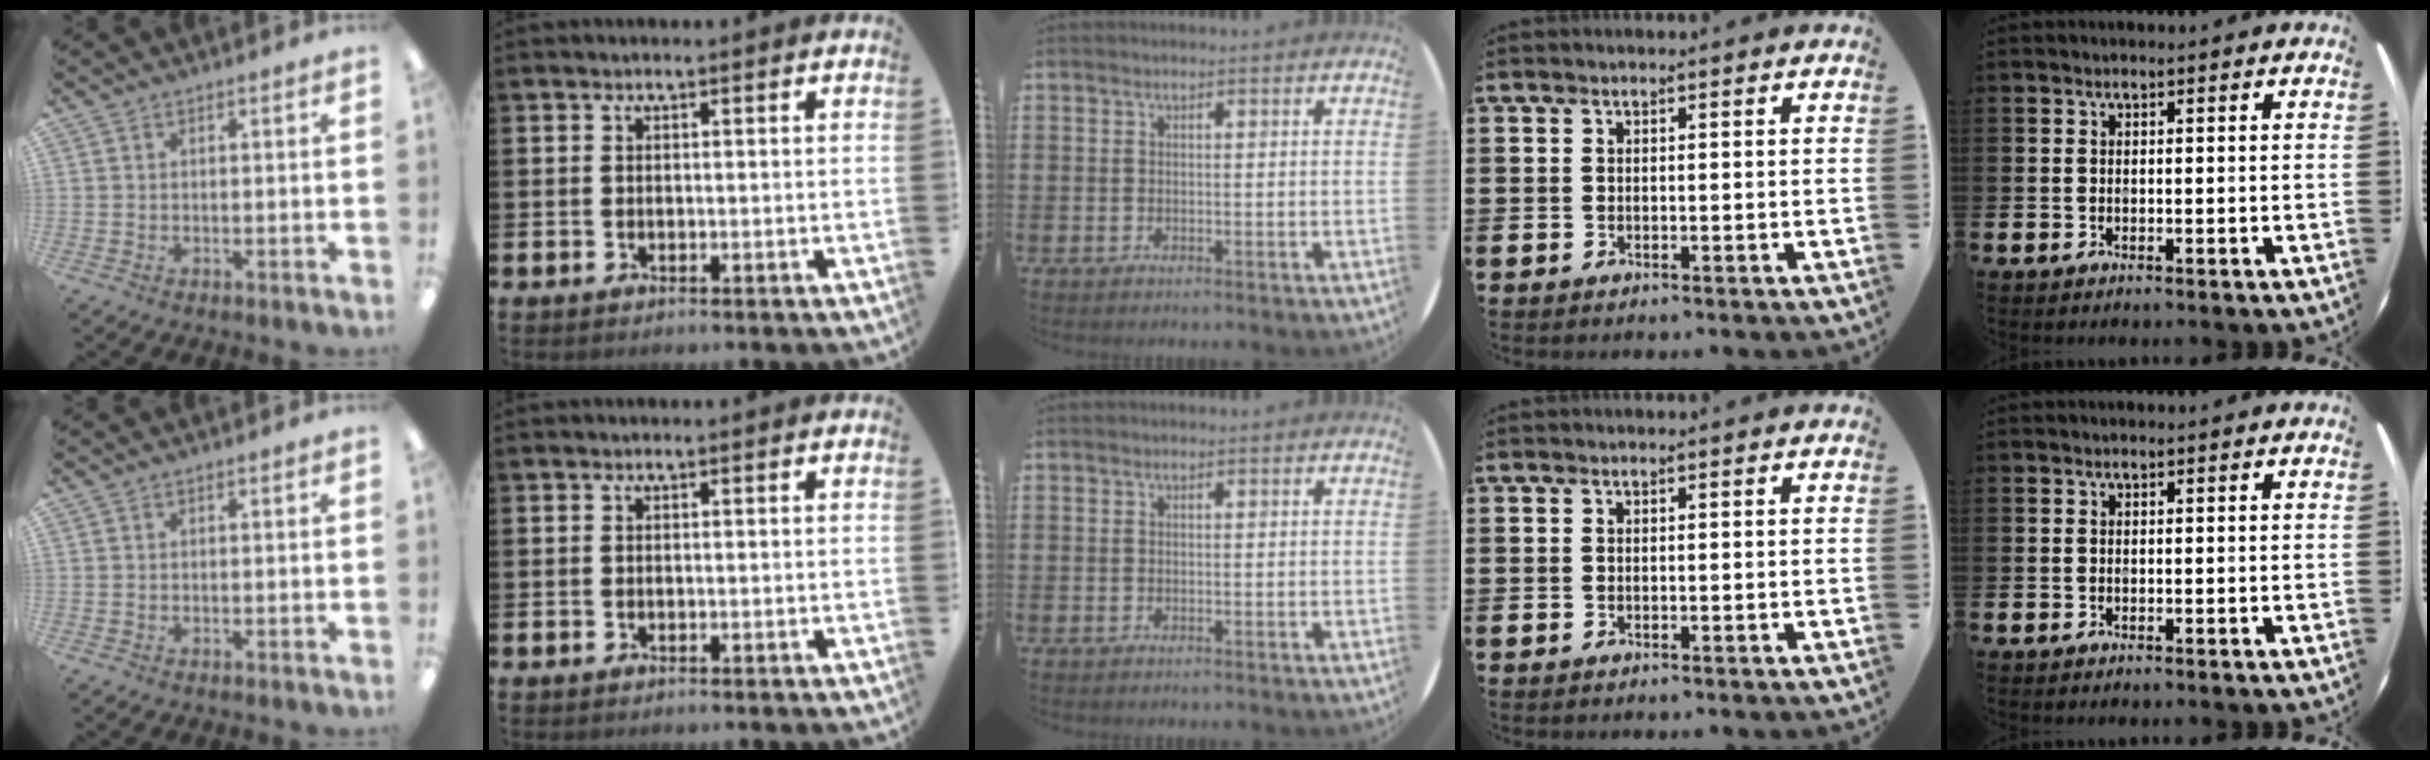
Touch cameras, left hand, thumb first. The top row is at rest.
{}